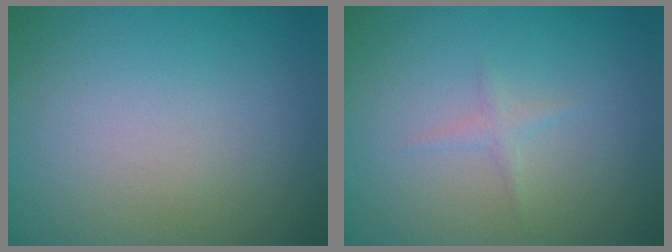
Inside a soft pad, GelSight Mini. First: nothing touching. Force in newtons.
{"total": 0.8, "press": 0.8, "slide": 0.1}